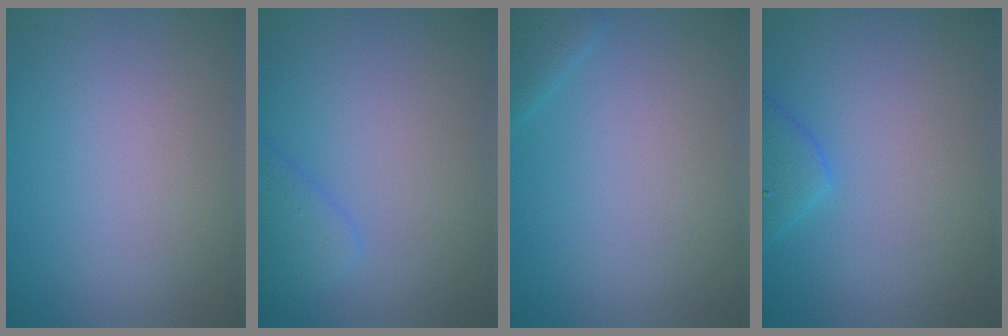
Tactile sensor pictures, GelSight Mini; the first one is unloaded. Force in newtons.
{"total": 1.9, "press": 1.9, "slide": 0.1}
{"total": 1.4, "press": 1.4, "slide": 0.1}
{"total": 2.3, "press": 2.3, "slide": 0.2}